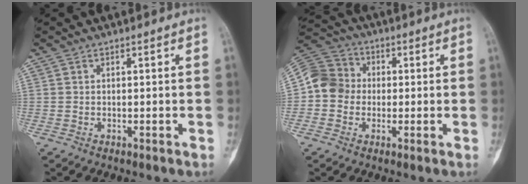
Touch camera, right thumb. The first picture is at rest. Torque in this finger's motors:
{"motor_torque": [0.92, 0.86, 0.27, -0.12, 0.00]}